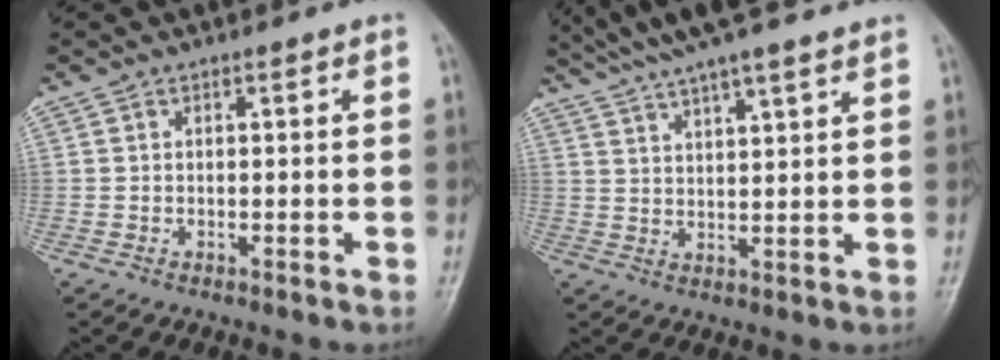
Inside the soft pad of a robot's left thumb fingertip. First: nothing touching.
{"total": 11.8, "force": [9.8, 1.3, 6.5], "torque": [-0.104, -0.004, 0.153]}